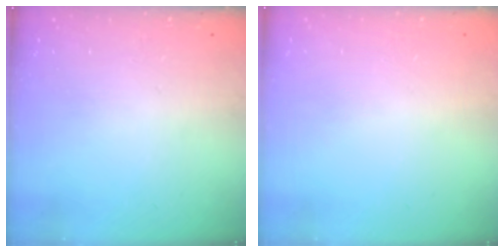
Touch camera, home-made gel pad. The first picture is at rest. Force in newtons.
{"total": 0.6, "press": 0.5, "slide": 0.2}